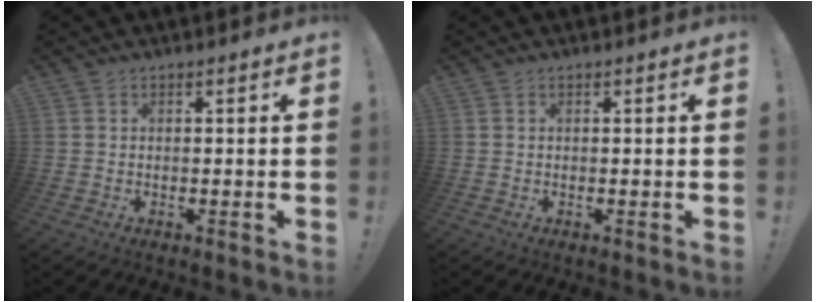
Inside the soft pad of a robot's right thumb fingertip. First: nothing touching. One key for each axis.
{"total": 0.0}